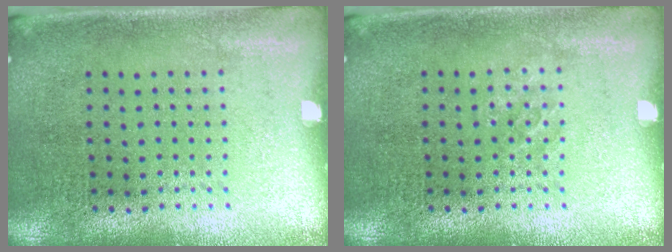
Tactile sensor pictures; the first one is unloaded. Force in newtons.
{"total": 0.8, "press": 0.8, "slide": 0.2}